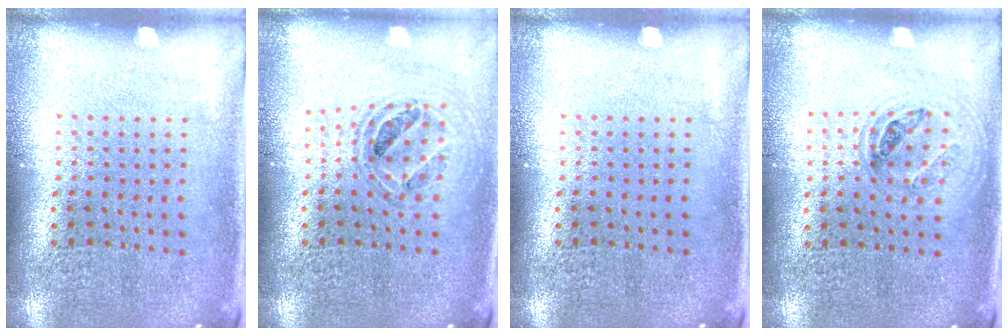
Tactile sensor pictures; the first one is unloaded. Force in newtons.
{"total": 0.8, "press": 0.7, "slide": 0.3}
{"total": 0.0}
{"total": 1.1, "press": 1.0, "slide": 0.4}